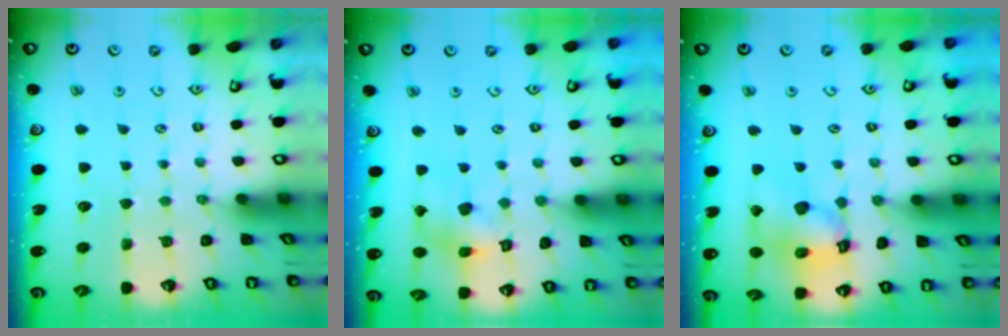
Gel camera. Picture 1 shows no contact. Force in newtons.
{"total": 9.4, "press": 9.4, "slide": 1.1}
{"total": 14.6, "press": 14.5, "slide": 1.8}